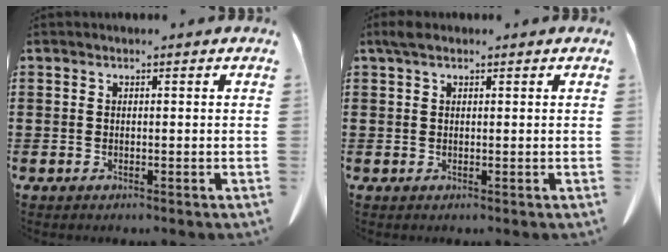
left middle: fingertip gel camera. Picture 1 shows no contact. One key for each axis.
{"total": 1.4, "fx": 0.6, "fy": 0.5, "fz": 1.1, "tx": -0.024, "ty": 0.003, "tz": 0.011}